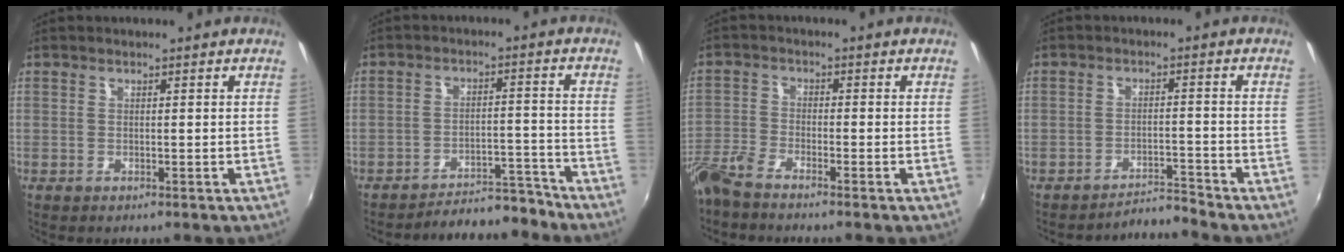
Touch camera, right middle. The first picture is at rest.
{"total": 8.9, "force": [-8.7, 1.3, 1.5], "torque": [-0.035, 0.019, -0.117]}
{"total": 5.4, "force": [-4.7, 0.4, 2.6], "torque": [-0.070, -0.009, -0.101]}
{"total": 4.2, "force": [-3.8, -1.5, -0.8], "torque": [0.000, 0.014, -0.061]}